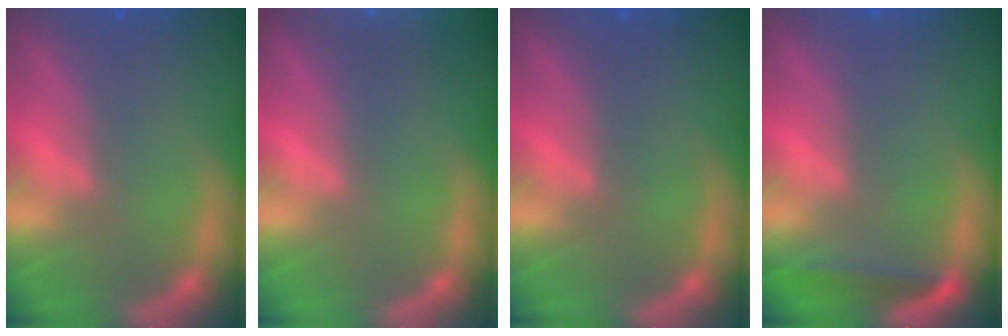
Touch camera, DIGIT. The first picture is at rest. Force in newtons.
{"total": 8.0}
{"total": 0.0}
{"total": 2.5}